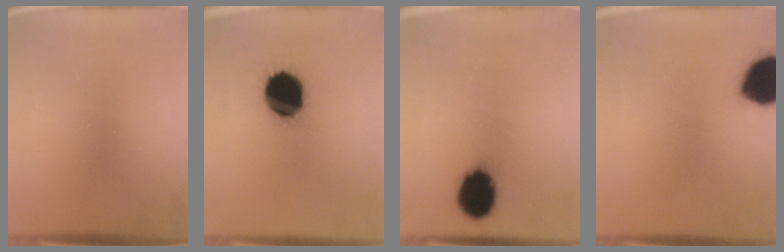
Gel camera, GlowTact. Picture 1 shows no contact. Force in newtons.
{"total": 17.1}
{"total": 11.7}
{"total": 15.9}